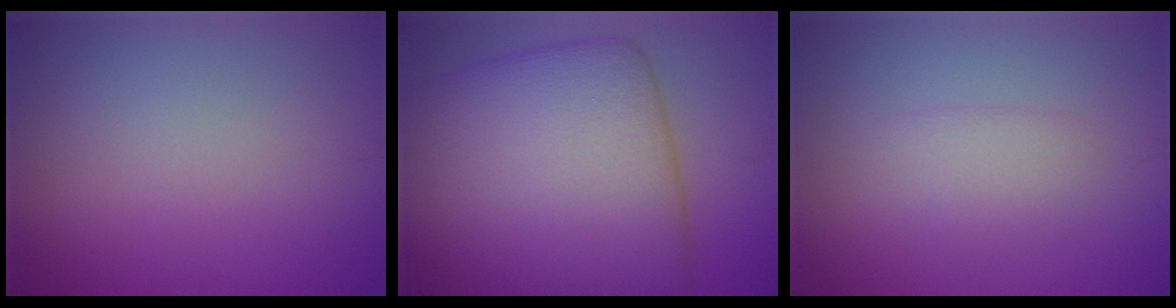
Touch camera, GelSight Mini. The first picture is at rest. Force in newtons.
{"total": 14.3, "press": 14.3, "slide": 0.4}
{"total": 2.0, "press": 2.0, "slide": 0.1}